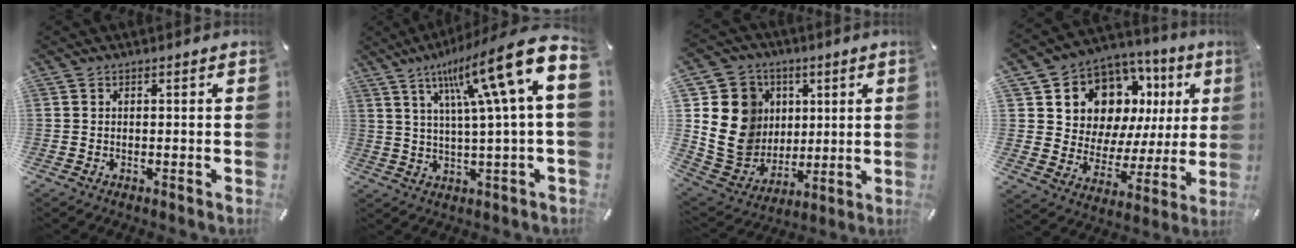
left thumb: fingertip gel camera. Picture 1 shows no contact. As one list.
[{"total": 18.3, "force": [7.8, 1.9, 16.5], "torque": [-0.278, -0.038, 0.109]}, {"total": 16.6, "force": [2.2, 15.5, 5.5], "torque": [-0.103, -0.006, 0.053]}, {"total": 12.1, "force": [7.0, 9.1, 3.9], "torque": [-0.065, -0.070, 0.130]}]